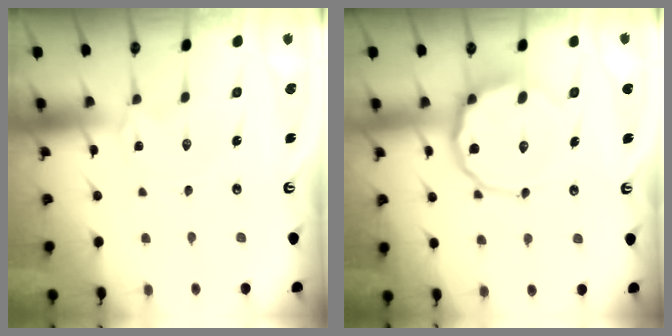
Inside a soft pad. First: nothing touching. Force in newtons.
{"total": 12.4, "press": 12.1, "slide": 2.6}